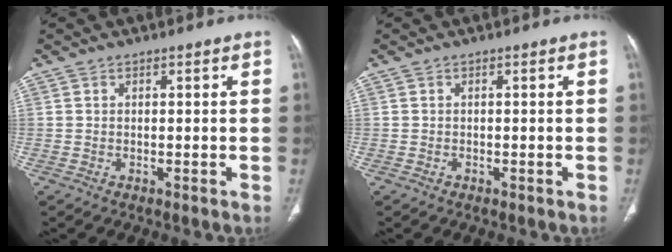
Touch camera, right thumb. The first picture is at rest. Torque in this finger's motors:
{"motor_torque": [0.82, -0.68, -0.09, 0.17, -0.03]}